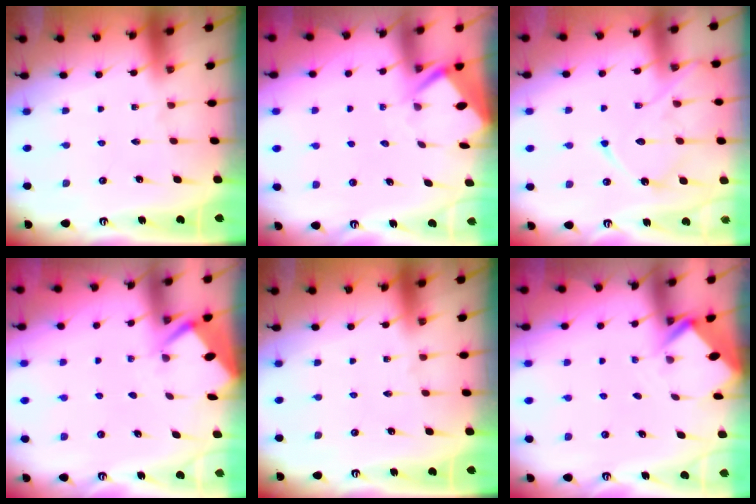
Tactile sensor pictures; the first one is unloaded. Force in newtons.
{"total": 3.5, "press": 3.4, "slide": 0.3}
{"total": 14.2, "press": 14.2, "slide": 1.0}
{"total": 2.8, "press": 2.8, "slide": 0.3}
{"total": 0.0}
{"total": 2.0, "press": 2.0, "slide": 0.2}